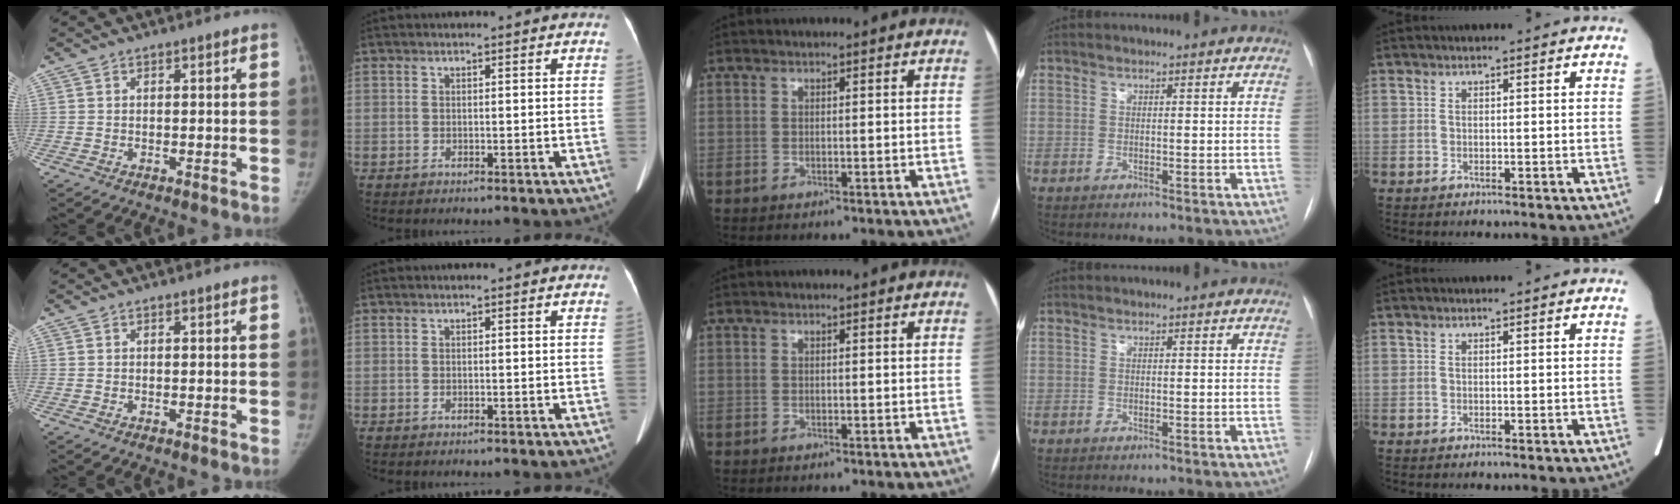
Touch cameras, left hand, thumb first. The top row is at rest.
{}